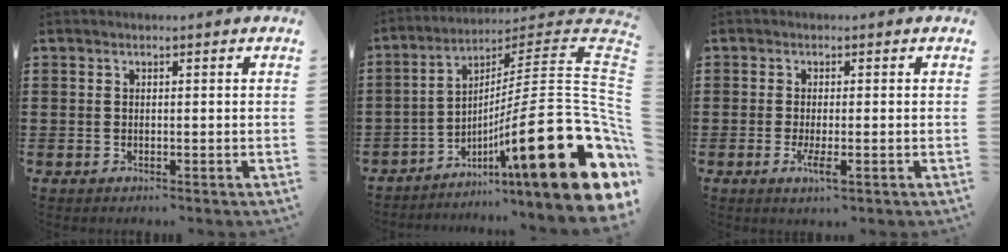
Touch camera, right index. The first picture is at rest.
{"total": 23.7, "force": [-8.2, 5.0, 21.6], "torque": [-0.346, -0.006, -0.138]}
{"total": 3.2, "force": [-1.2, 0.5, 2.9], "torque": [-0.062, -0.012, -0.024]}